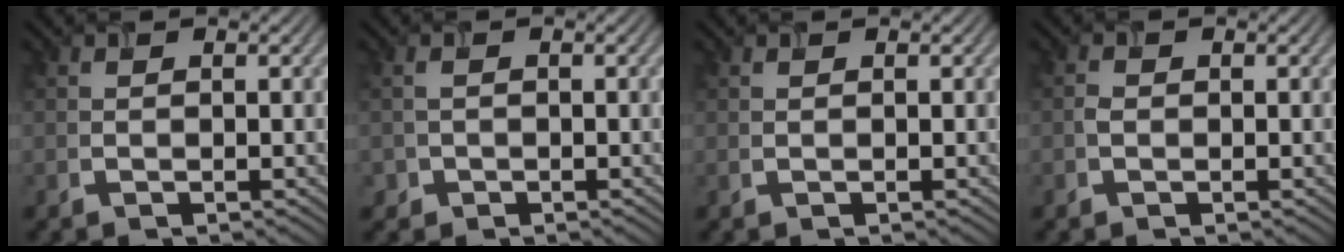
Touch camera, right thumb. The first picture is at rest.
{"total": 1.4, "force": [-0.4, 1.2, 0.5], "torque": [-0.010, -0.004, -0.008]}
{"total": 0.0}
{"total": 0.8, "force": [-0.2, 0.6, 0.5], "torque": [-0.011, 0.001, -0.006]}